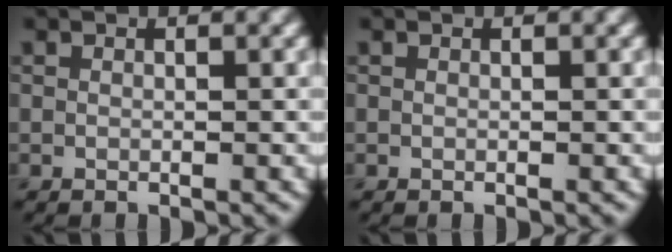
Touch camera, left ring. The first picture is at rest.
{"total": 0.0}